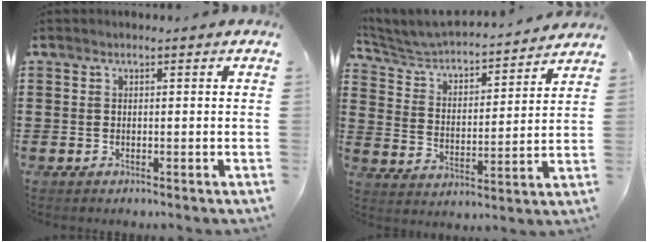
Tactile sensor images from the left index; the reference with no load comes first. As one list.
[{"total": 4.2, "force": [4.0, 0.6, 0.7], "torque": [-0.038, -0.035, 0.059]}]